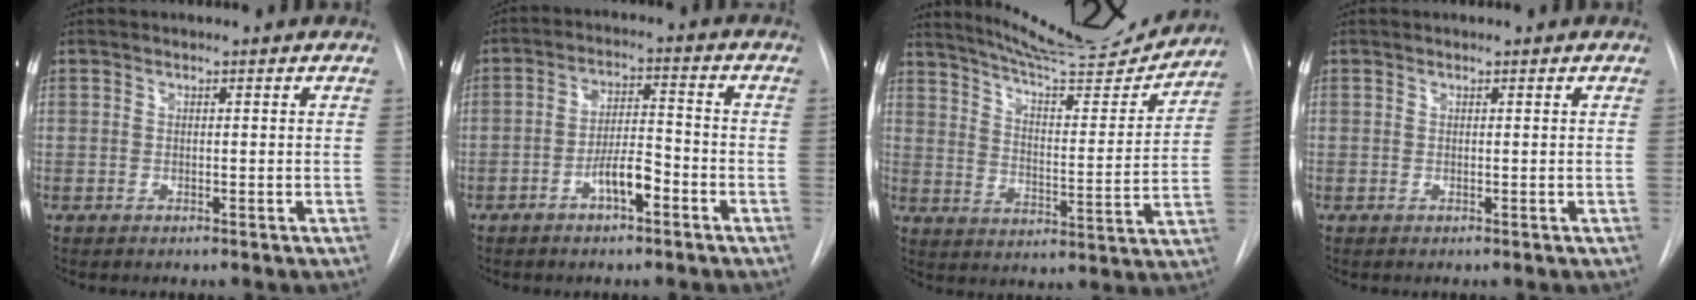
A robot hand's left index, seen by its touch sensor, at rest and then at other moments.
{"total": 6.4, "force": [-4.6, 1.2, 4.2], "torque": [-0.081, 0.008, -0.076]}
{"total": 16.6, "force": [15.7, 1.2, 5.4], "torque": [-0.087, -0.044, 0.218]}
{"total": 0.0}